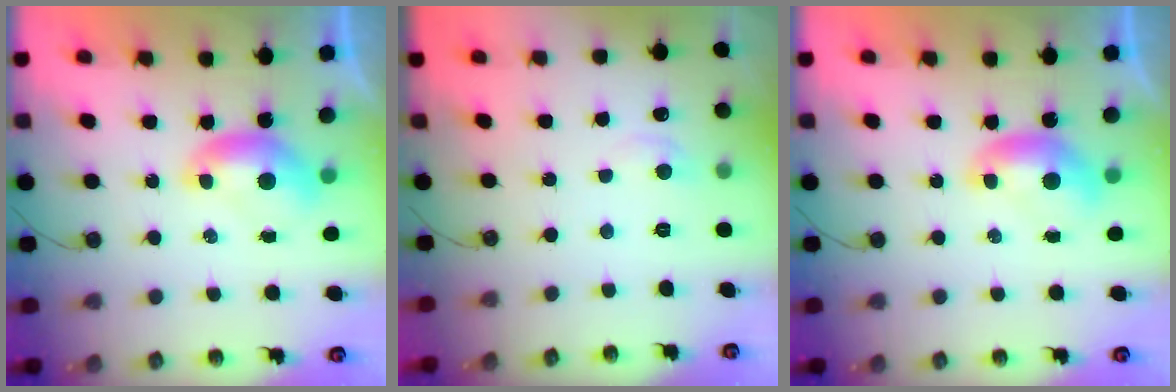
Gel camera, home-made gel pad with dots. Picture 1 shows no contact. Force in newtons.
{"total": 0.7, "press": 0.2, "slide": 0.7}
{"total": 0.0}